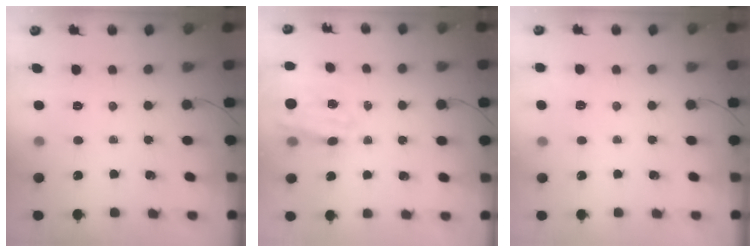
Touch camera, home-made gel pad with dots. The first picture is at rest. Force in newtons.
{"total": 14.4, "press": 14.1, "slide": 3.1}
{"total": 7.9, "press": 7.7, "slide": 1.7}